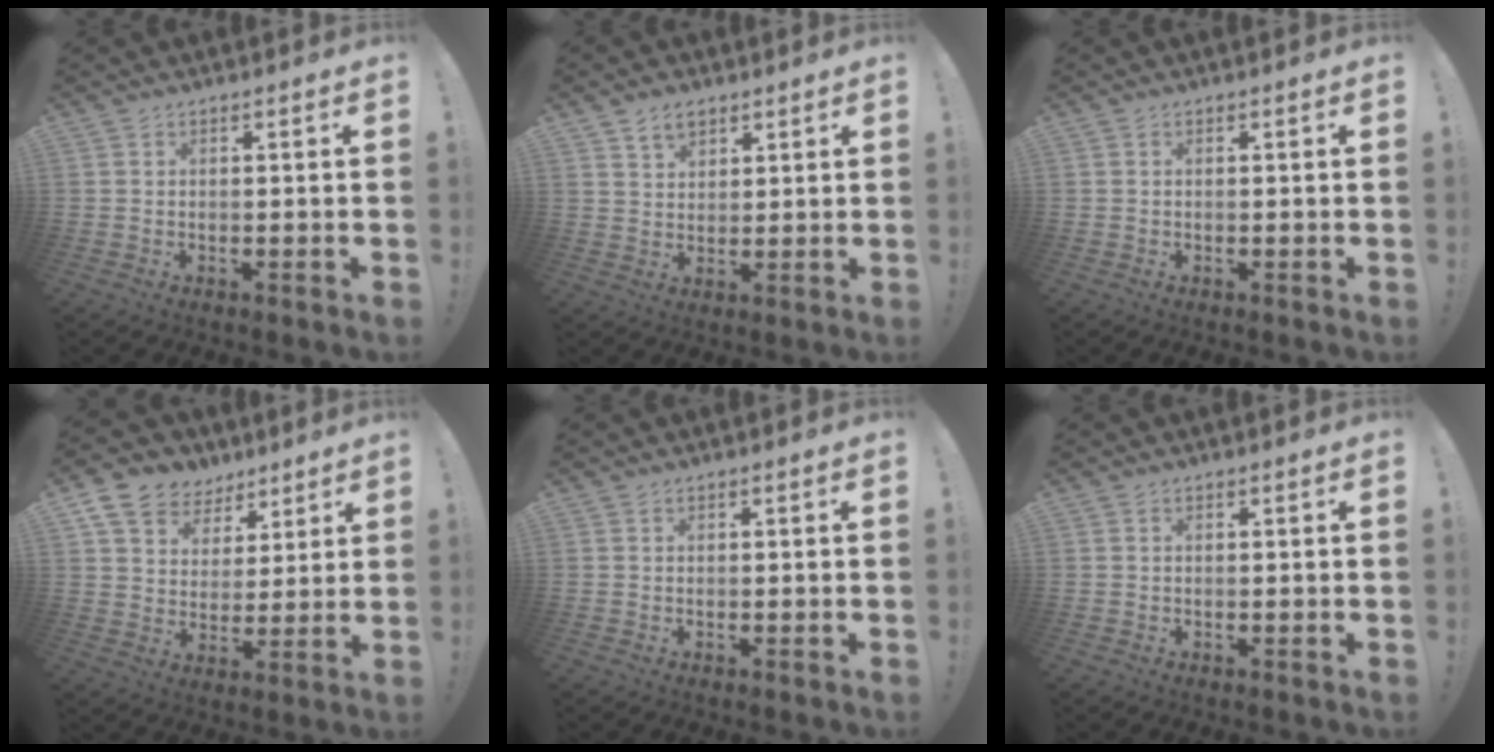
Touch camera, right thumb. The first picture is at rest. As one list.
[{"total": 5.2, "force": [3.7, 3.2, 1.8], "torque": [-0.020, -0.019, 0.067]}, {"total": 0.0}, {"total": 10.7, "force": [7.0, 7.7, 2.6], "torque": [-0.050, -0.046, 0.141]}, {"total": 0.0}, {"total": 0.0}]